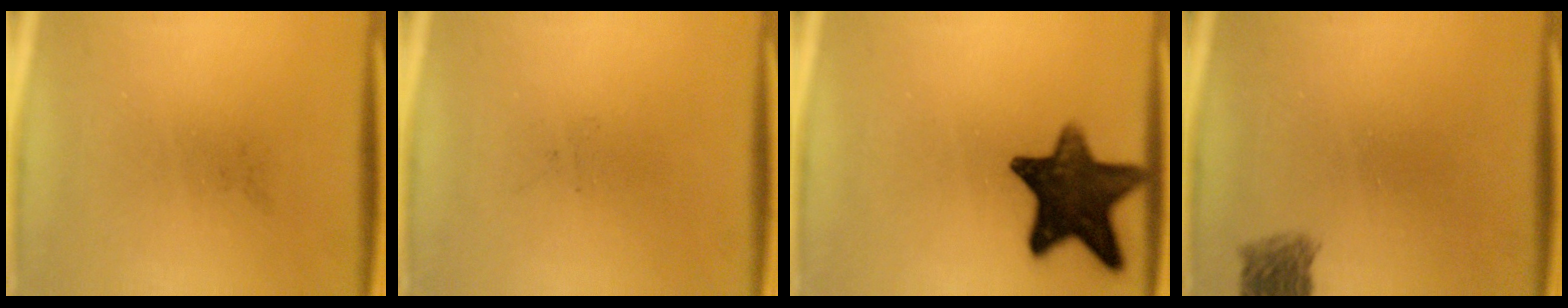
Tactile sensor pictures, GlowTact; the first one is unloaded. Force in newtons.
{"total": 0.0}
{"total": 13.6}
{"total": 2.6}